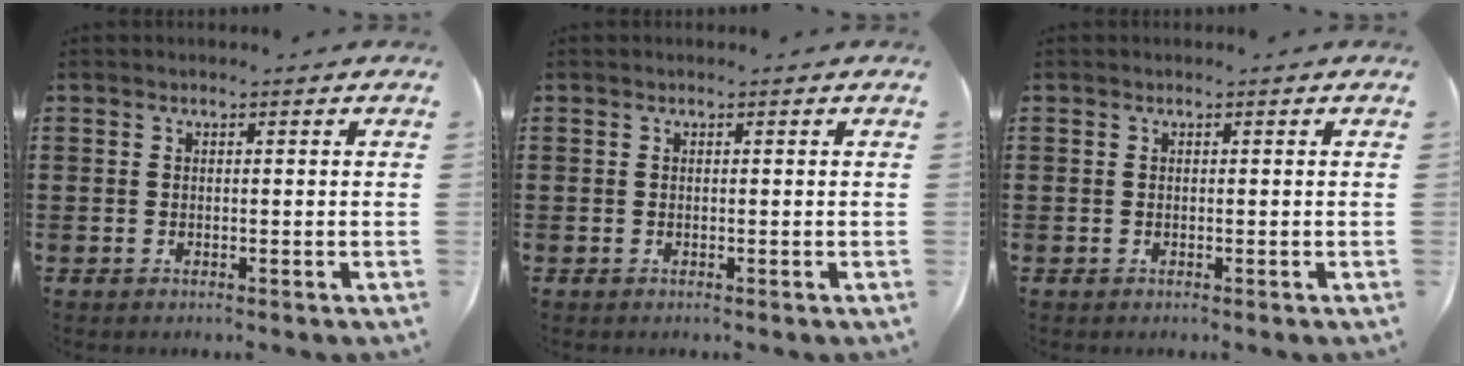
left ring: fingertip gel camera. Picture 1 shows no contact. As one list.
[{"total": 0.0}, {"total": 0.0}]